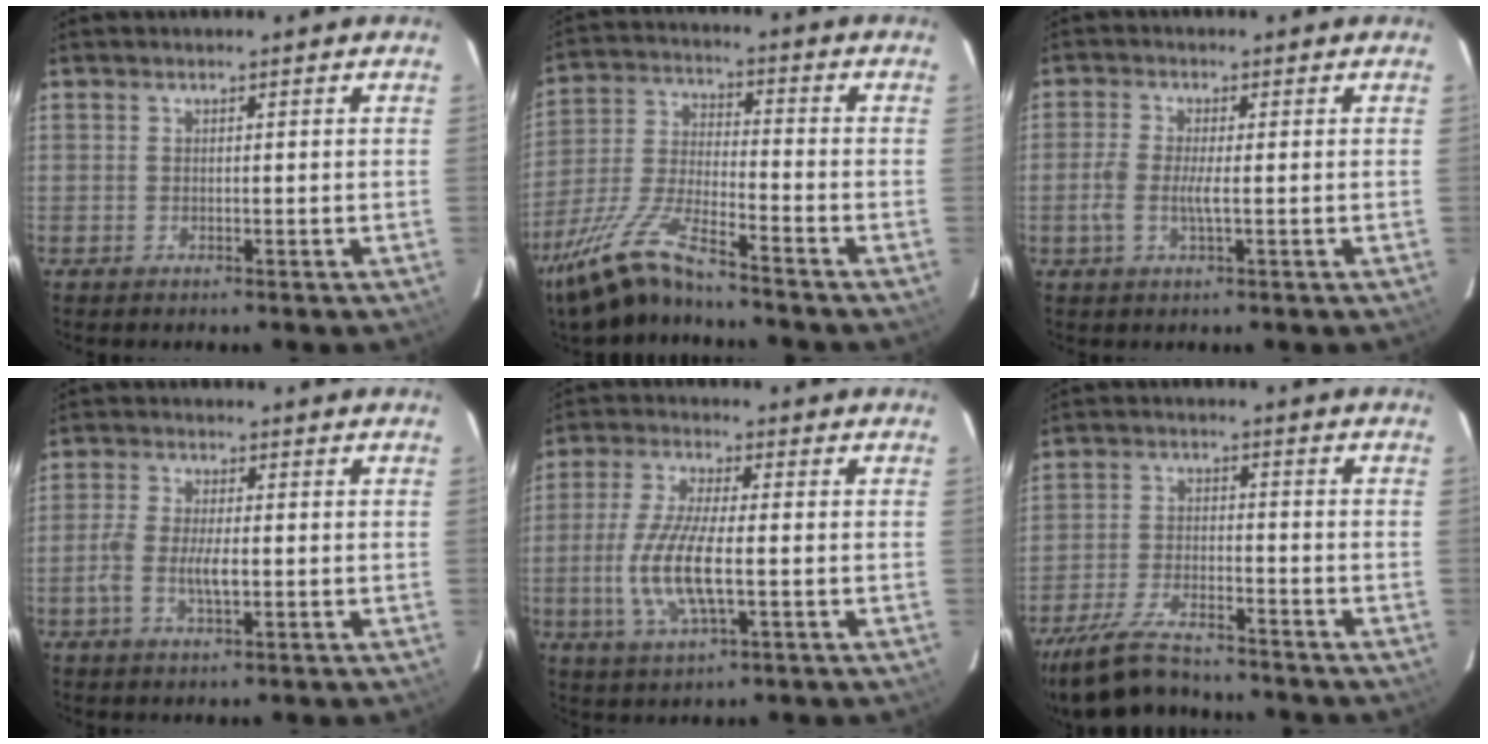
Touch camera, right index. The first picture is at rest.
{"total": 13.5, "force": [-11.1, 1.3, 7.5], "torque": [-0.167, -0.012, -0.216]}
{"total": 3.8, "force": [-0.8, 0.8, 3.6], "torque": [-0.081, -0.001, -0.019]}
{"total": 5.2, "force": [-1.2, 1.9, 4.7], "torque": [-0.101, 0.000, -0.027]}
{"total": 11.0, "force": [-1.9, 3.0, 10.4], "torque": [-0.216, -0.009, -0.039]}
{"total": 14.8, "force": [-12.7, 4.0, 6.5], "torque": [-0.159, -0.018, -0.223]}